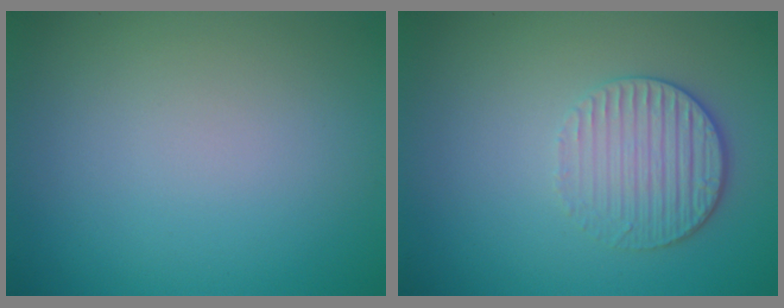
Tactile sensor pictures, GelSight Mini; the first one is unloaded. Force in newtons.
{"total": 3.3, "press": 2.8, "slide": 1.8}